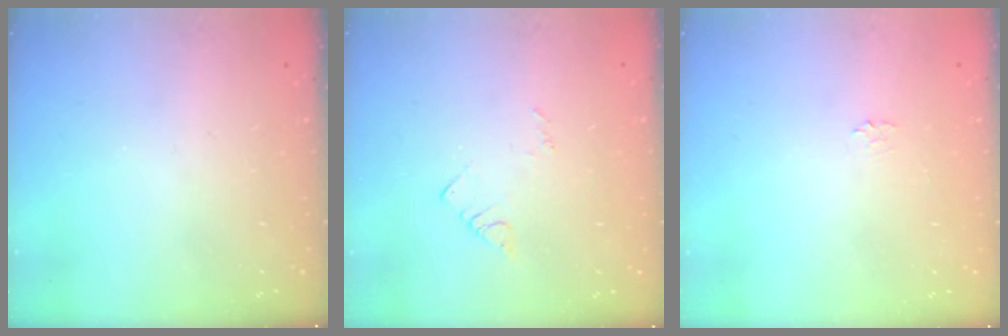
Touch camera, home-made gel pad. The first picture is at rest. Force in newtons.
{"total": 3.4, "press": 3.4, "slide": 0.3}
{"total": 1.7, "press": 1.7, "slide": 0.3}